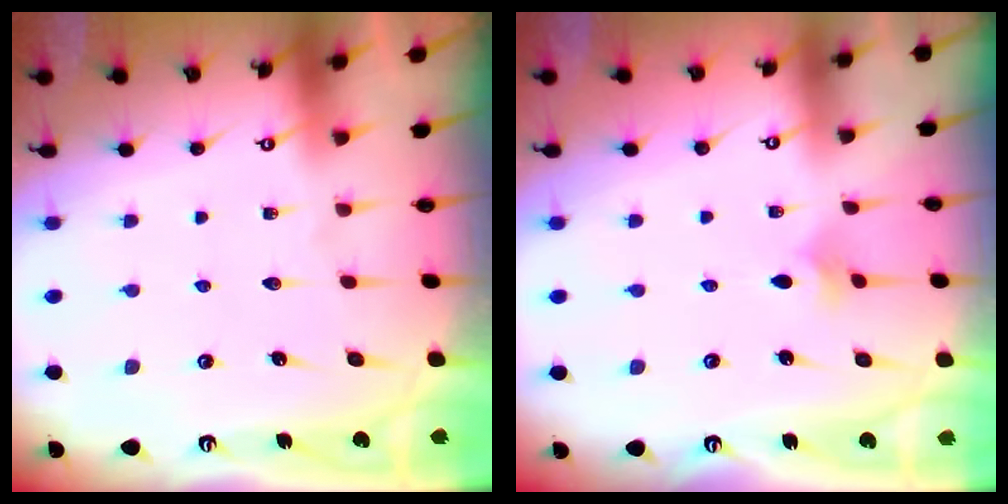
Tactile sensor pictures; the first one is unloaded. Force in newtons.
{"total": 2.0, "press": 1.9, "slide": 0.5}